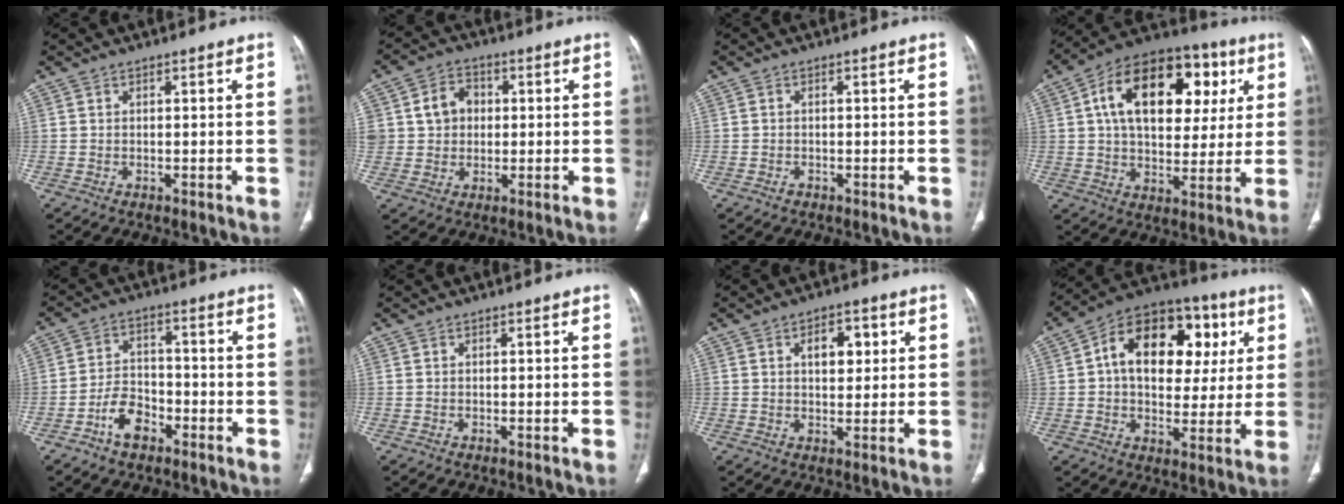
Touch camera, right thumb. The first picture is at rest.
{"total": 7.5, "force": [1.1, 6.4, 3.7], "torque": [-0.035, 0.003, 0.016]}
{"total": 0.6, "force": [-0.4, 0.4, 0.2], "torque": [-0.002, 0.001, -0.008]}
{"total": 23.8, "force": [6.9, 14.4, 17.6], "torque": [-0.244, 0.018, 0.100]}
{"total": 7.3, "force": [-4.0, 4.5, 4.0], "torque": [-0.060, 0.033, -0.073]}
{"total": 0.0}
{"total": 6.4, "force": [2.0, 3.8, 4.8], "torque": [-0.047, -0.003, 0.028]}
{"total": 21.2, "force": [5.0, 13.9, 15.2], "torque": [-0.187, 0.020, 0.070]}